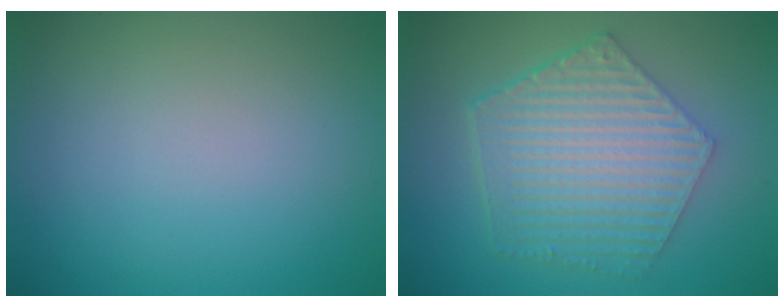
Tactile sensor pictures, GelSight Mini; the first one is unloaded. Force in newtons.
{"total": 6.7, "press": 4.9, "slide": 4.6}